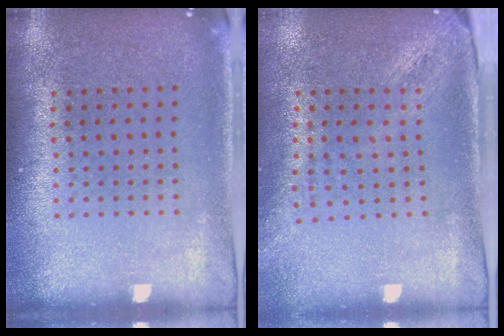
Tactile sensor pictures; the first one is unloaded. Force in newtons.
{"total": 2.0, "press": 1.6, "slide": 1.3}